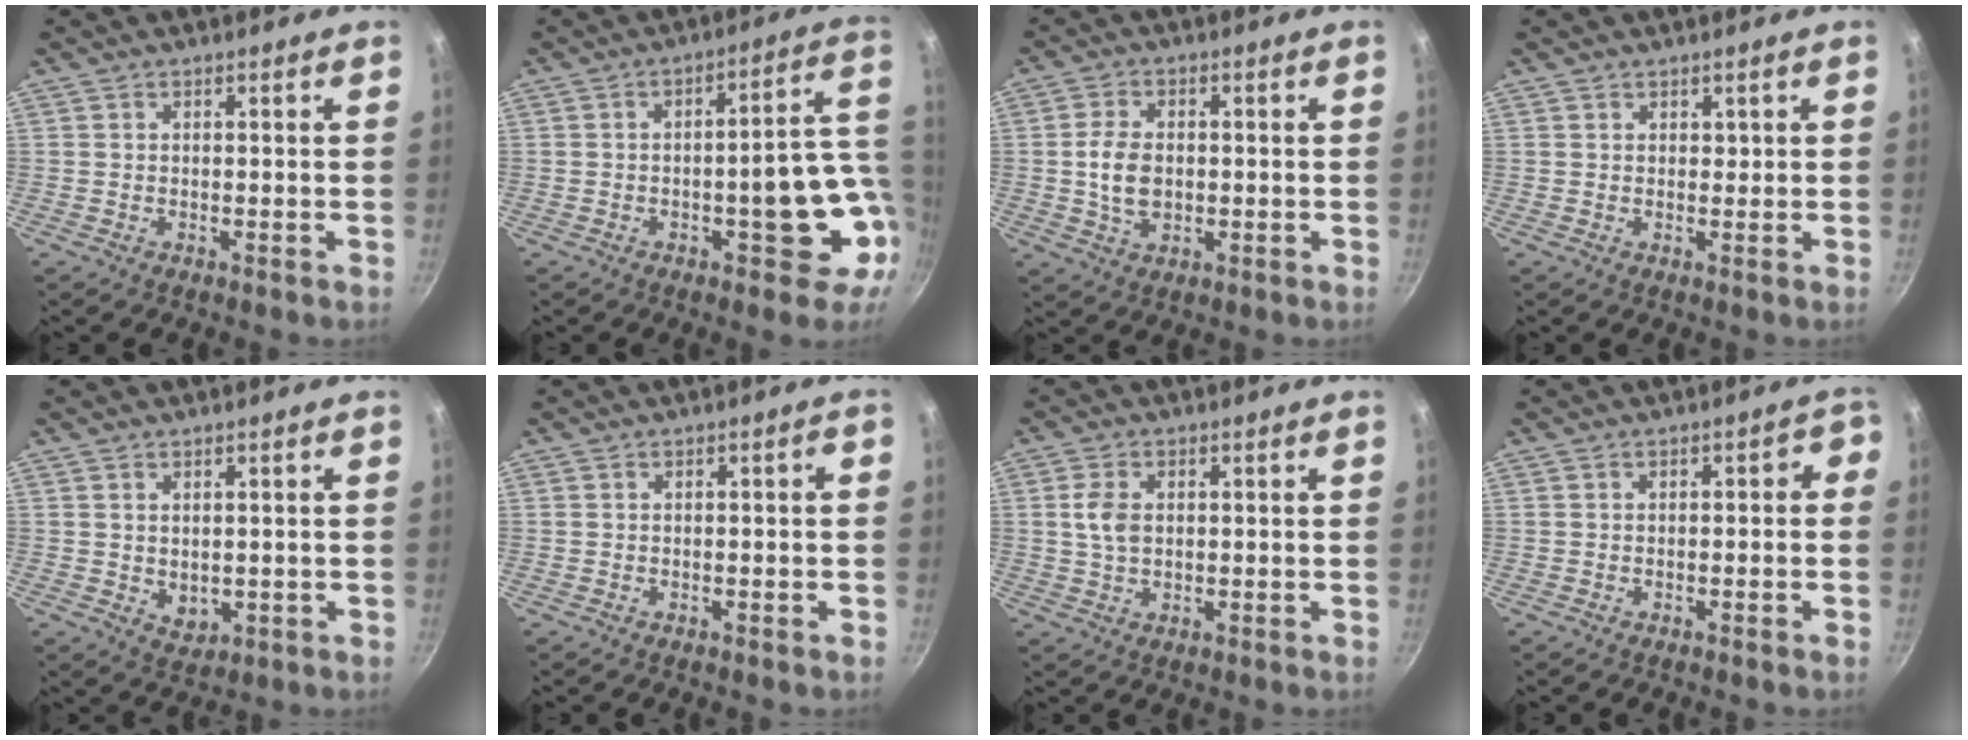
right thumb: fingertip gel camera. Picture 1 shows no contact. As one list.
[{"total": 13.7, "force": [-2.4, 5.3, 12.4], "torque": [-0.114, 0.028, -0.025]}, {"total": 6.8, "force": [-0.2, 4.4, 5.1], "torque": [-0.090, 0.004, -0.004]}, {"total": 0.9, "force": [0.6, 0.6, 0.1], "torque": [0.001, -0.003, 0.011]}, {"total": 3.0, "force": [0.4, 2.3, 1.9], "torque": [-0.024, -0.010, 0.016]}, {"total": 1.4, "force": [-0.4, 0.3, 1.4], "torque": [-0.021, 0.008, 0.000]}, {"total": 4.6, "force": [0.7, 3.1, 3.4], "torque": [-0.062, 0.003, 0.013]}, {"total": 2.5, "force": [-0.7, 1.4, 2.0], "torque": [-0.008, 0.030, -0.005]}]